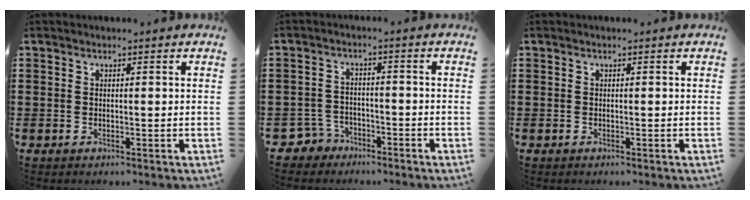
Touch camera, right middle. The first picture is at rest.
{"total": 3.4, "force": [-2.9, 1.7, 0.3], "torque": [-0.031, -0.003, -0.066]}
{"total": 0.0}